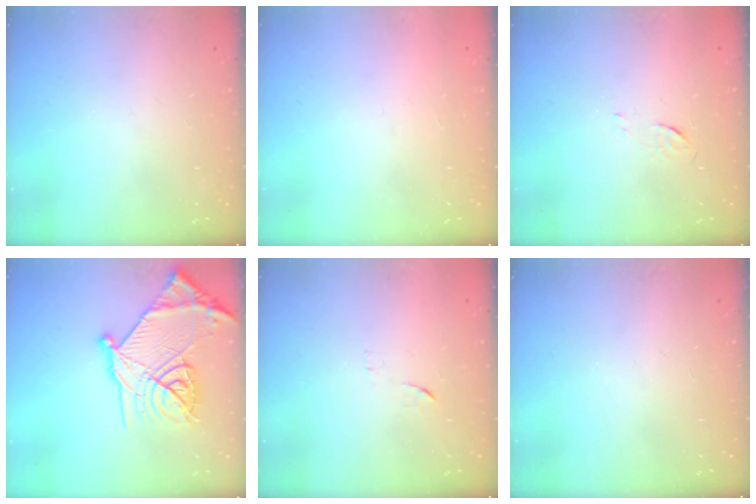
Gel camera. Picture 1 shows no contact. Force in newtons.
{"total": 1.7, "press": 1.7, "slide": 0.1}
{"total": 3.3, "press": 3.3, "slide": 0.3}
{"total": 23.6, "press": 23.5, "slide": 2.1}
{"total": 5.8, "press": 5.7, "slide": 0.4}
{"total": 0.0}